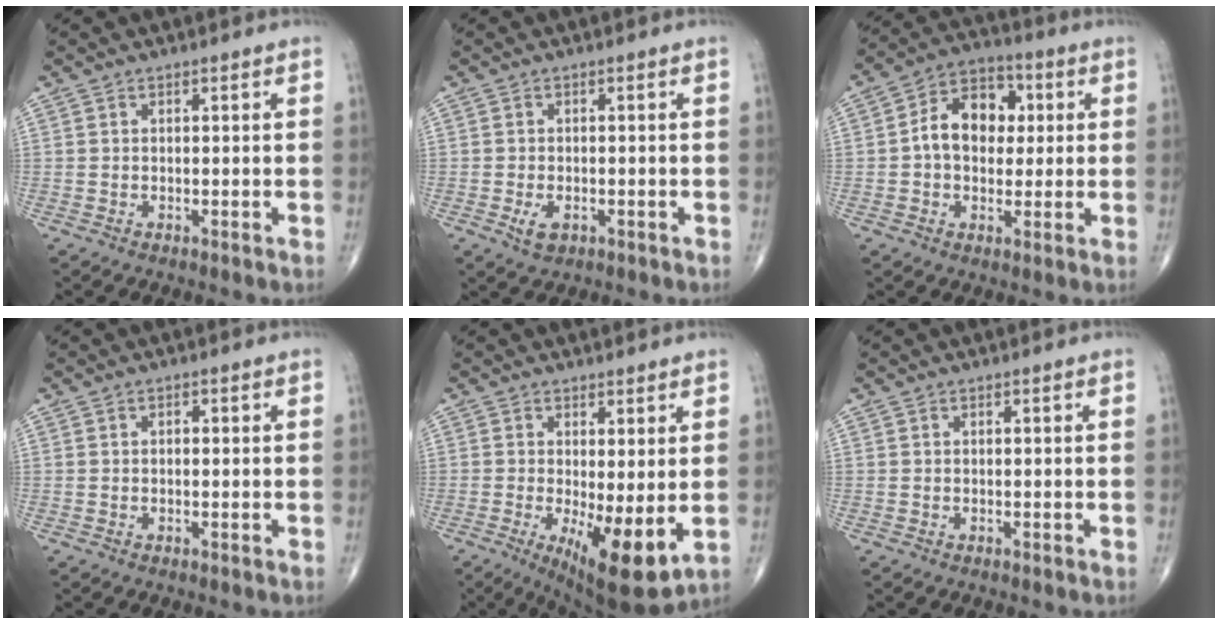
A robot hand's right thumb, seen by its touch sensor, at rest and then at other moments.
{"total": 3.1, "force": [-1.1, 1.9, 2.1], "torque": [-0.034, 0.000, -0.014]}
{"total": 11.6, "force": [1.2, 8.3, 7.9], "torque": [-0.099, 0.023, 0.012]}
{"total": 0.8, "force": [0.1, 0.4, 0.7], "torque": [-0.016, 0.003, 0.003]}
{"total": 10.8, "force": [-1.7, 3.4, 10.1], "torque": [-0.158, -0.027, -0.017]}
{"total": 0.0}